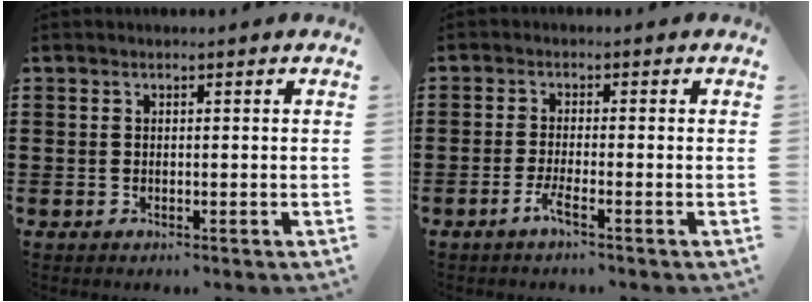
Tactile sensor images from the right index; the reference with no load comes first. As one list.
[{"total": 2.8, "force": [-1.8, 0.0, 2.2], "torque": [-0.052, -0.007, -0.038]}]